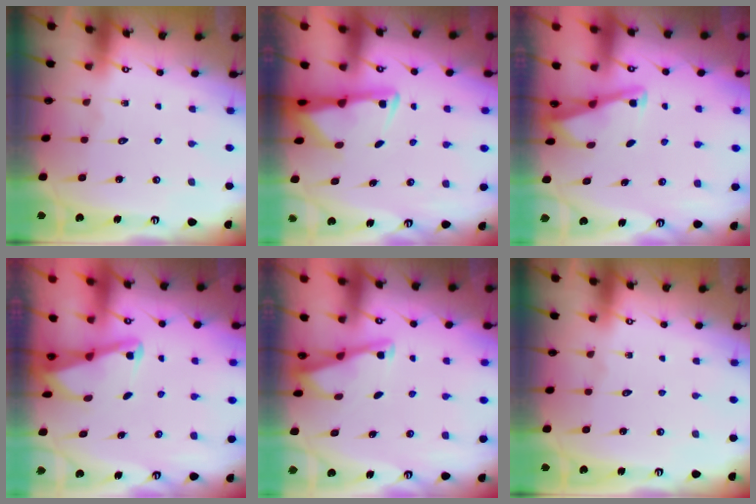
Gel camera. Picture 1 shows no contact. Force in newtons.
{"total": 2.8, "press": 2.8, "slide": 0.6}
{"total": 2.9, "press": 2.9, "slide": 0.4}
{"total": 2.3, "press": 2.2, "slide": 0.4}
{"total": 3.2, "press": 3.1, "slide": 0.3}
{"total": 0.0}